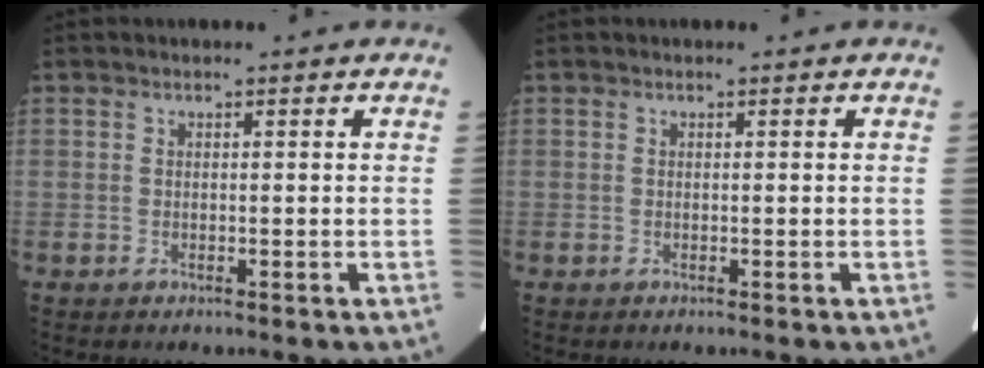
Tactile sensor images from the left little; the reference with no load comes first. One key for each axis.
{"total": 0.0}